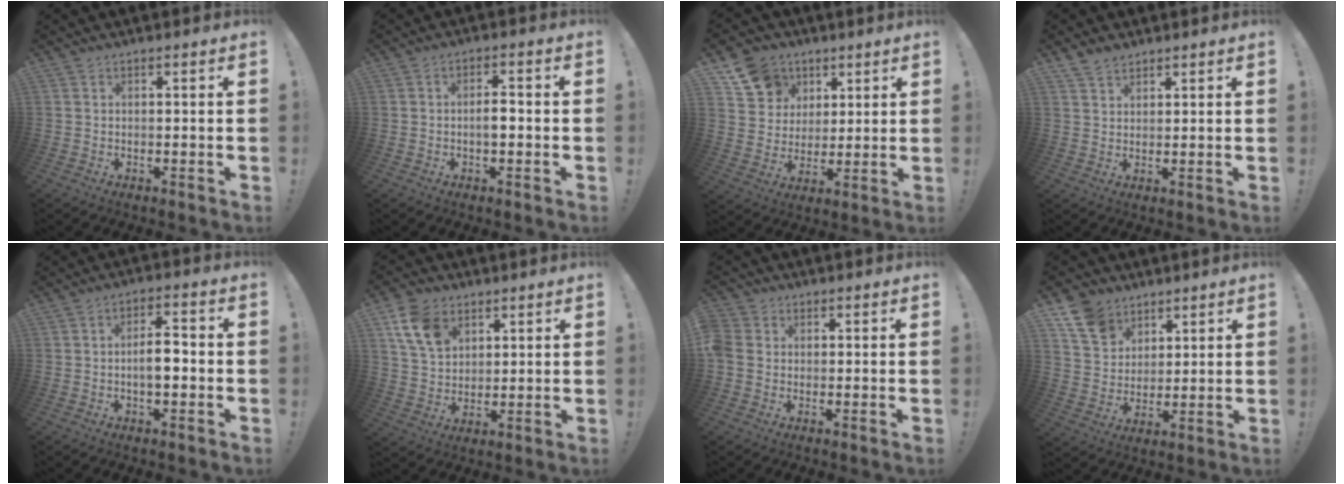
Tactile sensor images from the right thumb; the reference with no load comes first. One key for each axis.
{"total": 3.8, "fx": -0.9, "fy": 1.5, "fz": 3.4, "tx": -0.052, "ty": 0.008, "tz": -0.017}
{"total": 12.4, "fx": 6.3, "fy": 10.1, "fz": 3.4, "tx": -0.053, "ty": -0.034, "tz": 0.127}
{"total": 3.8, "fx": 3.2, "fy": 1.8, "fz": 1.2, "tx": -0.022, "ty": -0.019, "tz": 0.060}
{"total": 6.4, "fx": -1.3, "fy": 2.8, "fz": 5.6, "tx": -0.088, "ty": 0.008, "tz": -0.029}
{"total": 12.1, "fx": 6.1, "fy": 8.4, "fz": 6.3, "tx": -0.112, "ty": -0.014, "tz": 0.123}
{"total": 4.5, "fx": 0.1, "fy": 3.9, "fz": 2.2, "tx": -0.057, "ty": 0.009, "tz": 0.005}
{"total": 11.4, "fx": 7.6, "fy": 7.7, "fz": 3.6, "tx": -0.072, "ty": -0.042, "tz": 0.151}